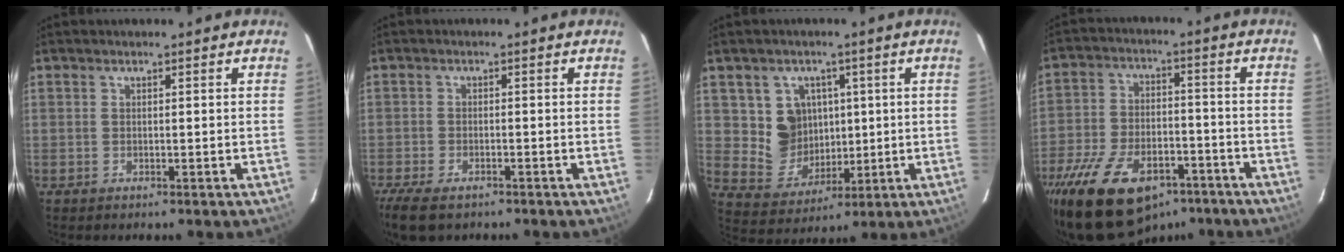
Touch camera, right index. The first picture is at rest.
{"total": 7.4, "force": [-5.5, 2.9, 4.1], "torque": [-0.110, -0.027, -0.103]}
{"total": 9.3, "force": [2.2, 8.7, 2.5], "torque": [-0.064, 0.011, 0.056]}
{"total": 21.4, "force": [-14.1, 10.9, 11.8], "torque": [-0.247, -0.017, -0.225]}